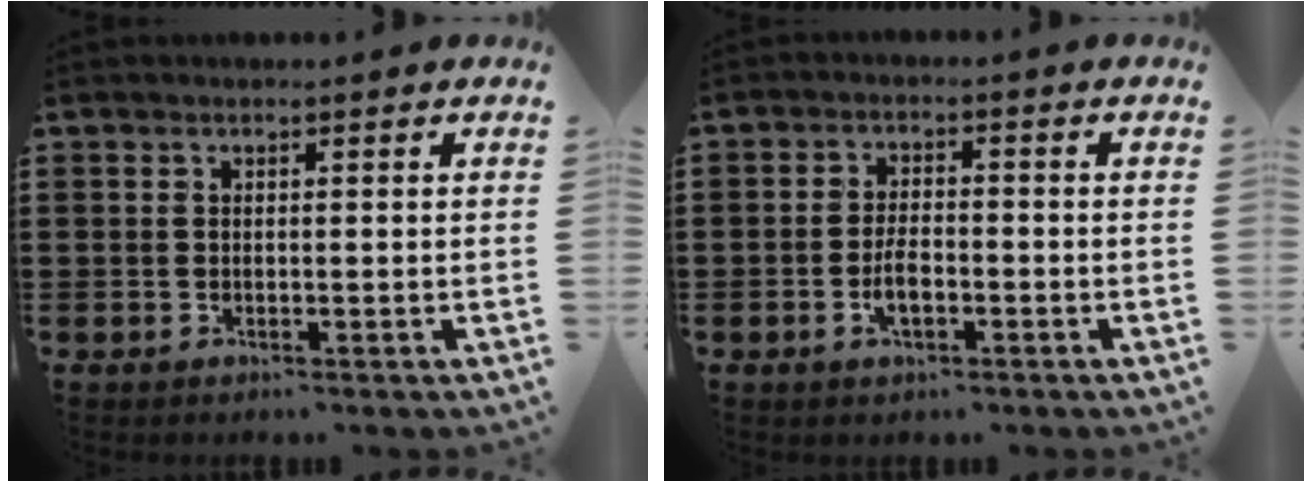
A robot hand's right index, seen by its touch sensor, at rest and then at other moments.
{"total": 3.5, "force": [-1.5, 1.5, 2.8], "torque": [-0.056, 0.004, -0.028]}